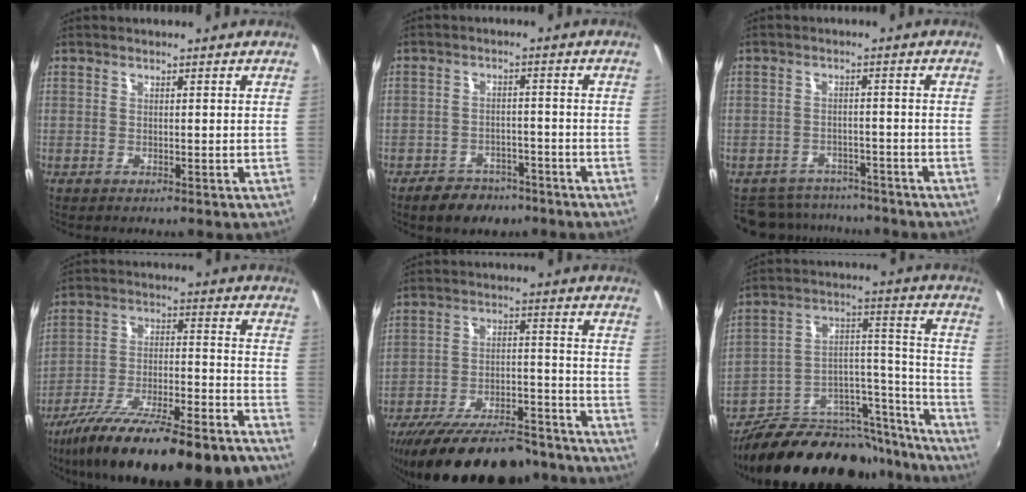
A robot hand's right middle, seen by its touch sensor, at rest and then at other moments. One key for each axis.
{"total": 7.7, "fx": -5.7, "fy": 4.5, "fz": 2.7, "tx": -0.071, "ty": 0.009, "tz": -0.076}
{"total": 9.9, "fx": -8.8, "fy": 4.2, "fz": 2.0, "tx": -0.056, "ty": 0.003, "tz": -0.124}
{"total": 25.9, "fx": -20.0, "fy": 5.0, "fz": 15.8, "tx": -0.271, "ty": -0.066, "tz": -0.303}
{"total": 24.7, "fx": -20.9, "fy": 7.6, "fz": 10.9, "tx": -0.204, "ty": -0.013, "tz": -0.291}
{"total": 29.4, "fx": -24.2, "fy": 10.8, "fz": 12.7, "tx": -0.182, "ty": 0.046, "tz": -0.344}